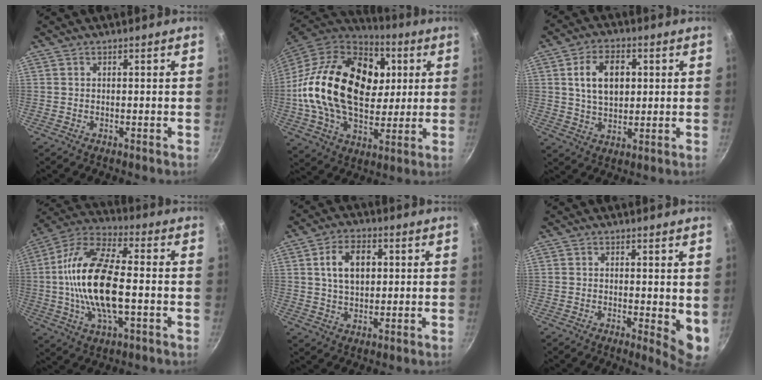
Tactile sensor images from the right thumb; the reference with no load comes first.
{"total": 30.8, "force": [5.0, 20.2, 22.7], "torque": [-0.387, 0.010, 0.080]}
{"total": 10.2, "force": [2.1, 6.6, 7.5], "torque": [-0.109, 0.000, 0.036]}
{"total": 19.2, "force": [-1.4, 8.3, 17.3], "torque": [-0.326, 0.027, -0.042]}
{"total": 8.9, "force": [1.9, 5.7, 6.5], "torque": [-0.094, 0.005, 0.030]}
{"total": 6.1, "force": [0.5, 2.2, 5.6], "torque": [-0.070, -0.020, 0.006]}